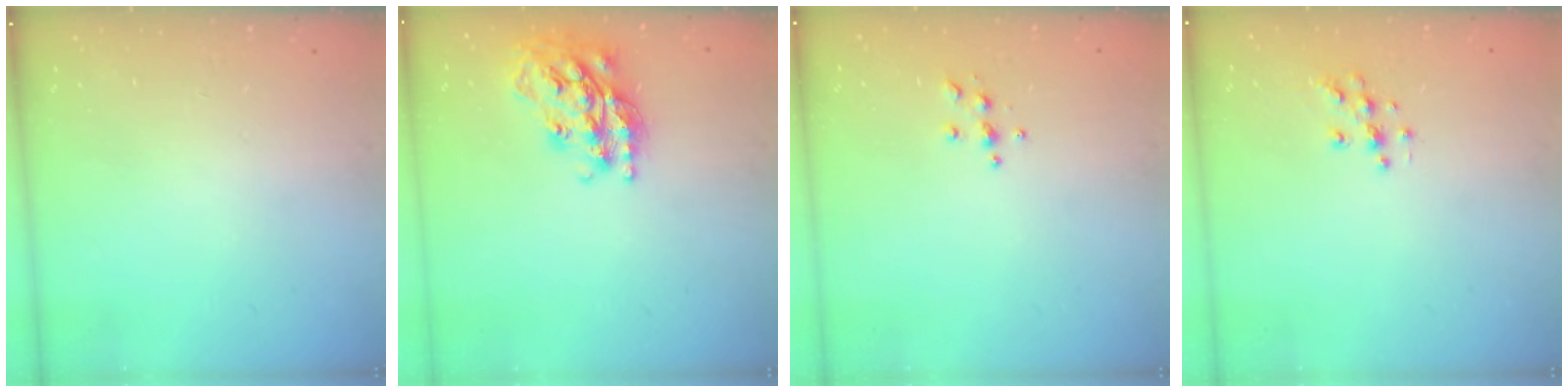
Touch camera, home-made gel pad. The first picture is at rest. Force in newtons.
{"total": 19.6, "press": 19.6, "slide": 1.4}
{"total": 3.8, "press": 3.8, "slide": 0.4}
{"total": 5.0, "press": 4.7, "slide": 1.6}